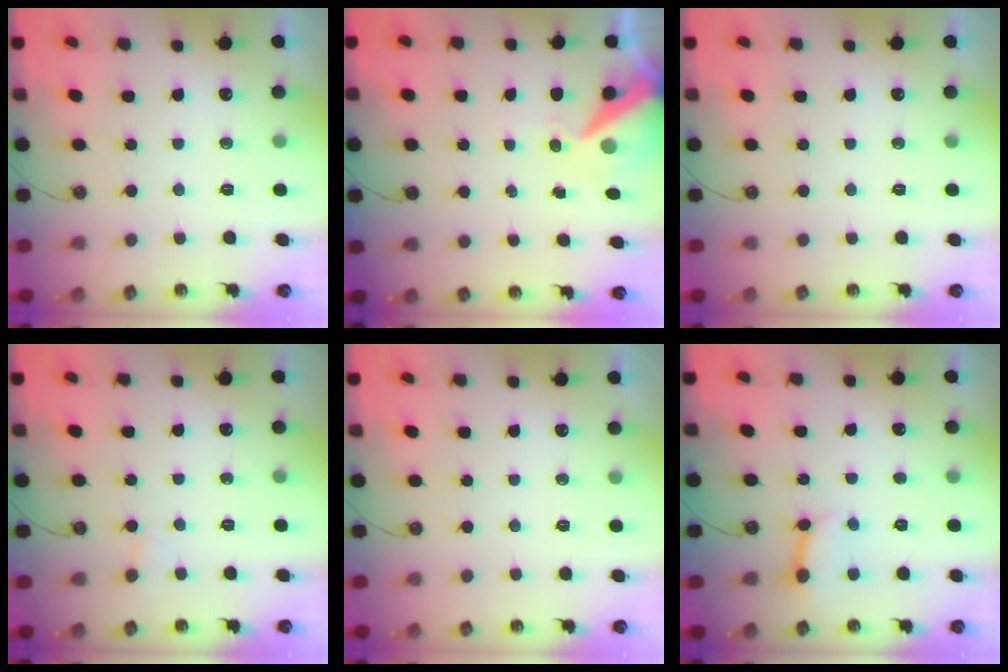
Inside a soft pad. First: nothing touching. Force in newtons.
{"total": 9.0, "press": 8.9, "slide": 1.4}
{"total": 0.0}
{"total": 2.3, "press": 2.3, "slide": 0.1}
{"total": 0.0}
{"total": 5.6, "press": 5.6, "slide": 0.4}